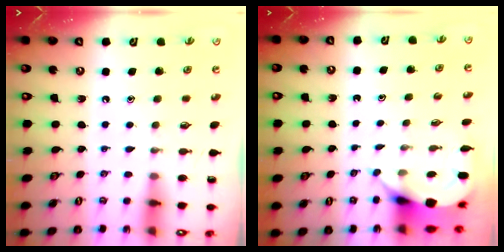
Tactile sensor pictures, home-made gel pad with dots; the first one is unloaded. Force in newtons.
{"total": 3.8, "press": 3.7, "slide": 0.3}